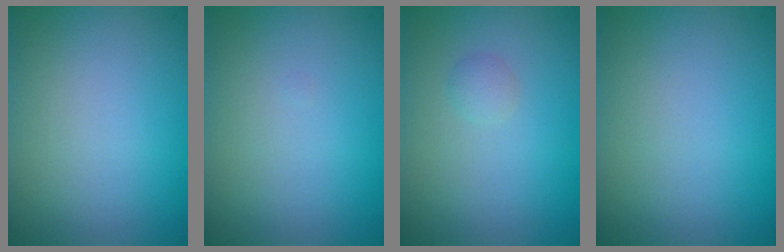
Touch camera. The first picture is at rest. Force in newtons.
{"total": 0.0}
{"total": 0.8, "press": 0.8, "slide": 0.1}
{"total": 0.0}